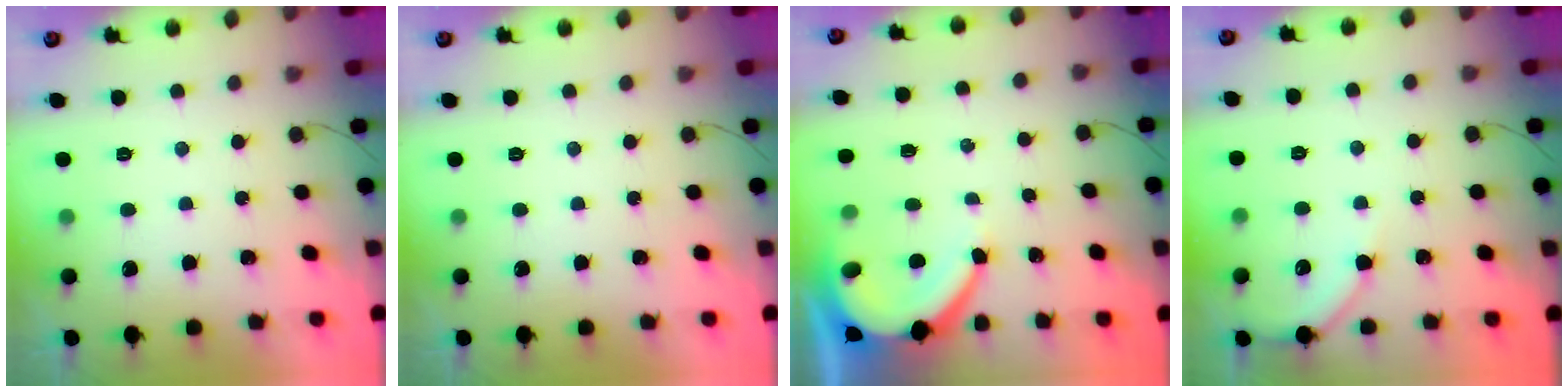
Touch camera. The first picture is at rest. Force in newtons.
{"total": 0.0}
{"total": 5.6, "press": 5.6, "slide": 0.5}
{"total": 5.2, "press": 5.1, "slide": 0.8}